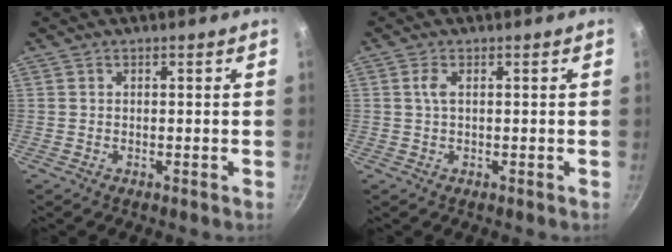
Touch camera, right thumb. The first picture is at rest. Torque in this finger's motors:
{"motor_torque": [0.80, 0.37, 0.78, -0.12, 0.08]}